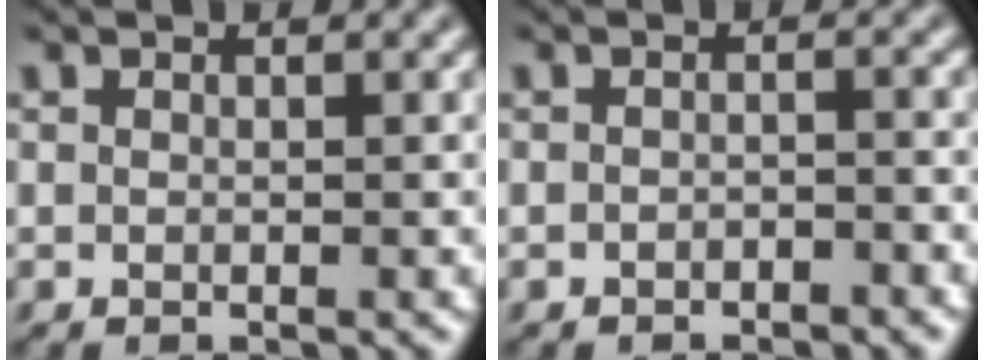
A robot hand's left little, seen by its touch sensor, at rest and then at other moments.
{"total": 1.2, "force": [-0.9, 0.4, 0.6], "torque": [-0.015, 0.002, -0.016]}